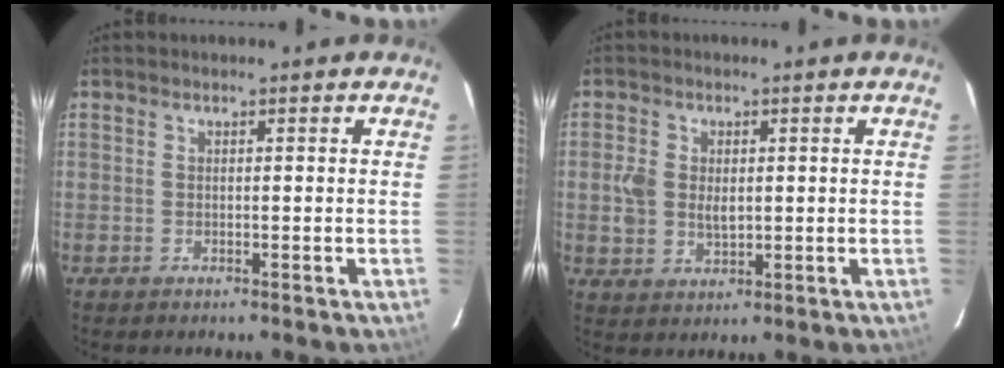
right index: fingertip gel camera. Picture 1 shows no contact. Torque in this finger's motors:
{"motor_torque": [-0.10, 0.02, 0.03, 0.06]}